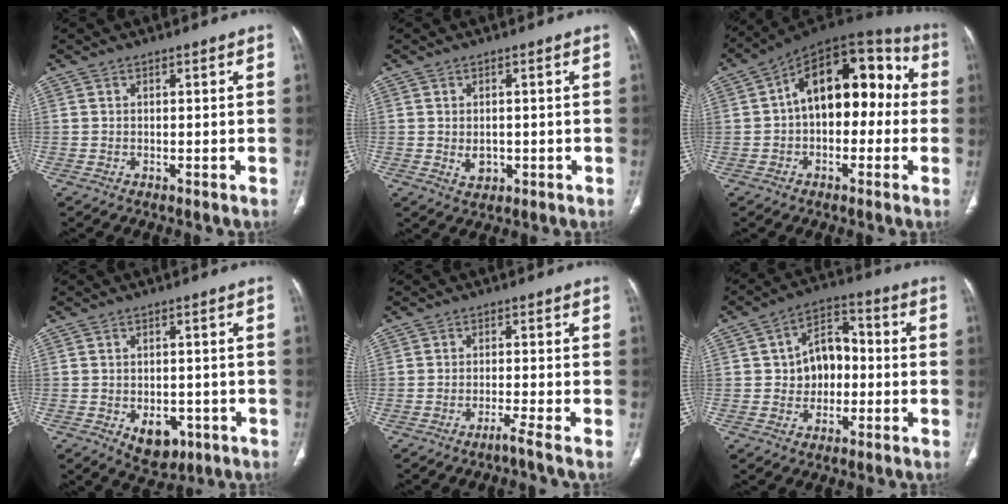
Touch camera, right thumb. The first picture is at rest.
{"total": 3.1, "force": [-0.3, 2.2, 2.1], "torque": [-0.026, -0.002, 0.004]}
{"total": 17.6, "force": [0.8, 10.6, 14.0], "torque": [-0.164, 0.056, -0.001]}
{"total": 6.8, "force": [-2.6, 4.5, 4.3], "torque": [-0.040, 0.008, -0.021]}
{"total": 2.3, "force": [-1.7, -1.0, 1.3], "torque": [-0.029, 0.004, -0.036]}
{"total": 9.8, "force": [-0.4, 7.2, 6.7], "torque": [-0.070, 0.031, -0.013]}